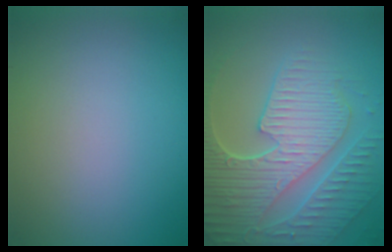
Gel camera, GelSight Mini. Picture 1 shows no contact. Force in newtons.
{"total": 8.9, "press": 6.2, "slide": 6.5}